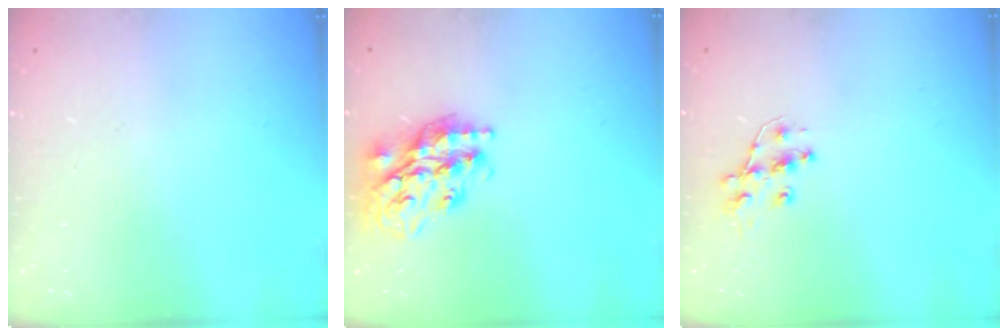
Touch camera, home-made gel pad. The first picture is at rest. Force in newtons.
{"total": 20.4, "press": 20.3, "slide": 1.7}
{"total": 8.8, "press": 8.8, "slide": 0.6}